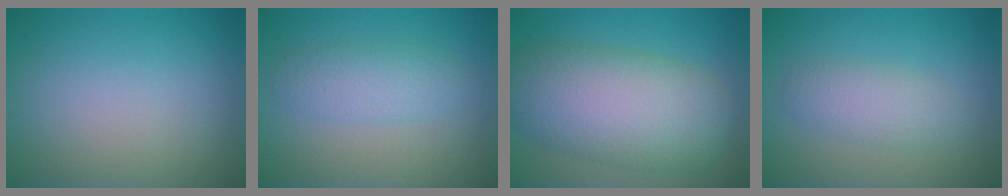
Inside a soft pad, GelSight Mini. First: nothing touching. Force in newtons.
{"total": 2.8, "press": 2.8, "slide": 0.1}
{"total": 9.9, "press": 9.9, "slide": 0.6}
{"total": 2.7, "press": 2.7, "slide": 0.2}